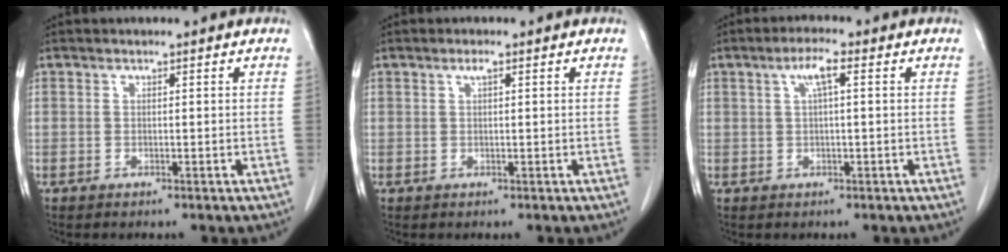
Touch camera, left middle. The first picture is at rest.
{"total": 1.0, "force": [0.5, 0.1, 0.9], "torque": [-0.017, 0.002, 0.008]}
{"total": 3.3, "force": [1.1, 0.4, 3.1], "torque": [-0.060, 0.010, 0.020]}